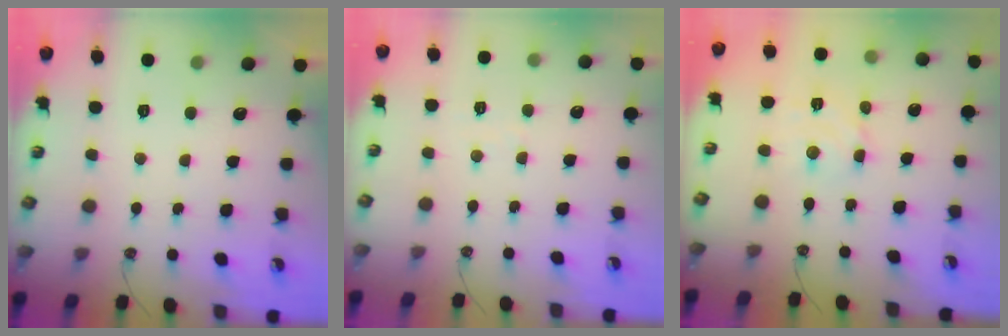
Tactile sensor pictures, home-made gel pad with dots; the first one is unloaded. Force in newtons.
{"total": 2.3, "press": 2.2, "slide": 0.4}
{"total": 4.4, "press": 4.4, "slide": 0.7}